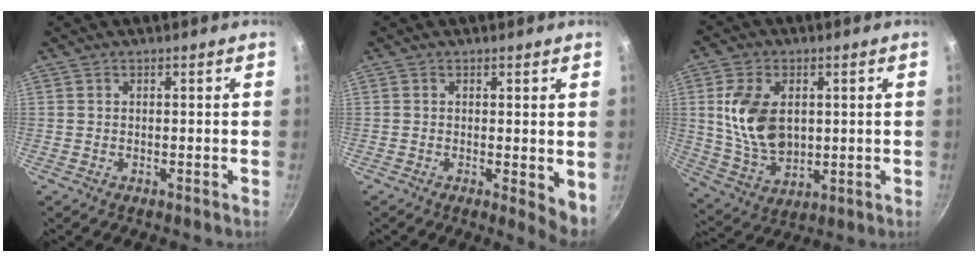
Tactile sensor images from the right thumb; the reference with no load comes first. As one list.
[{"total": 4.5, "force": [0.0, 1.7, 4.1], "torque": [-0.048, -0.010, 0.001]}, {"total": 13.5, "force": [1.9, 9.0, 9.9], "torque": [-0.168, -0.019, 0.046]}]